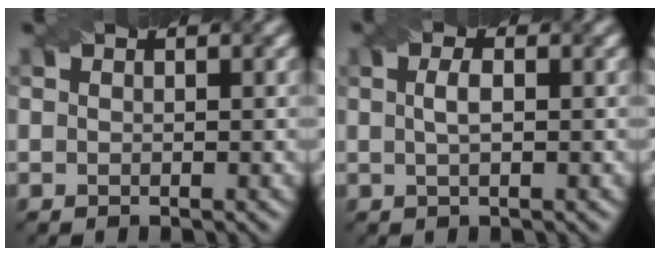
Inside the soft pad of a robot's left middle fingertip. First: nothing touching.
{"total": 1.4, "force": [0.1, 0.4, 1.4], "torque": [-0.030, 0.006, 0.001]}